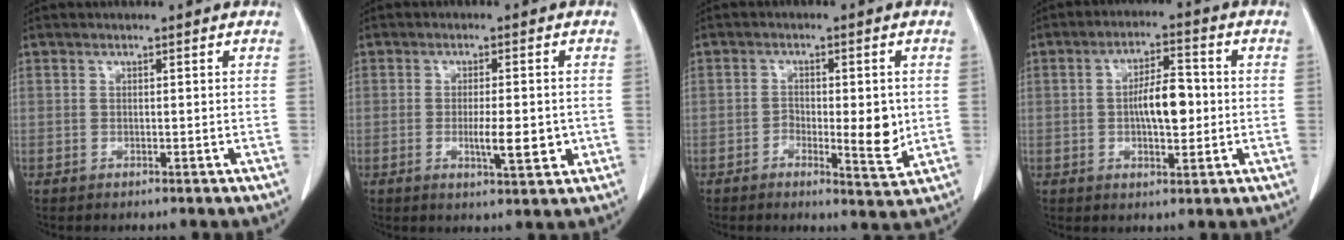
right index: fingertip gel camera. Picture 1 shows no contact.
{"total": 5.4, "force": [-1.1, 1.2, 5.1], "torque": [-0.085, -0.005, -0.014]}
{"total": 6.6, "force": [-1.0, 2.3, 6.1], "torque": [-0.085, -0.005, -0.012]}
{"total": 7.1, "force": [-0.3, 2.5, 6.6], "torque": [-0.117, 0.011, -0.006]}